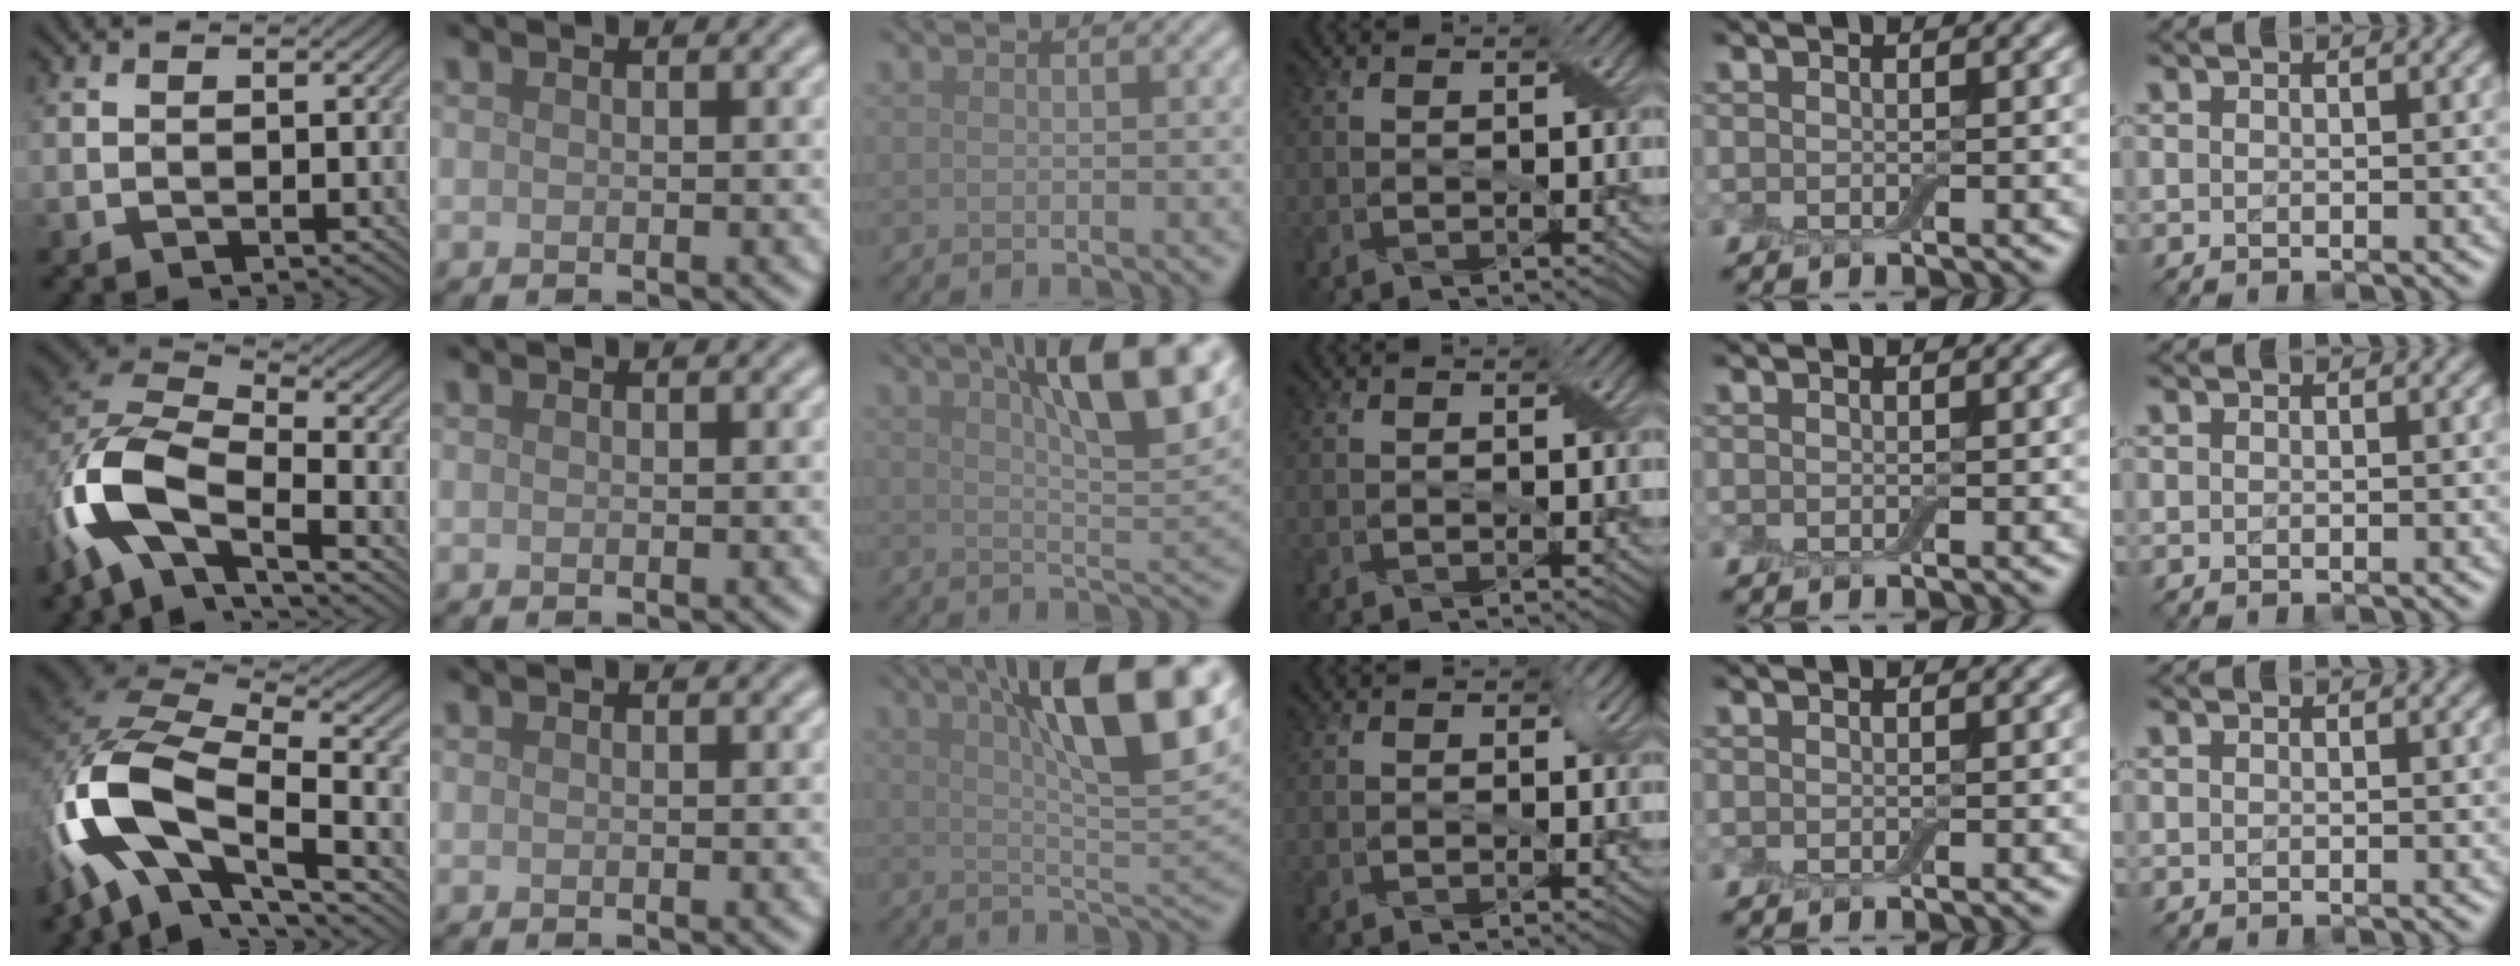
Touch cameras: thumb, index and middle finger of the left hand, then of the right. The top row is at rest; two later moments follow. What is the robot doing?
{"motion": "extract", "object": "airpods case & airpods"}